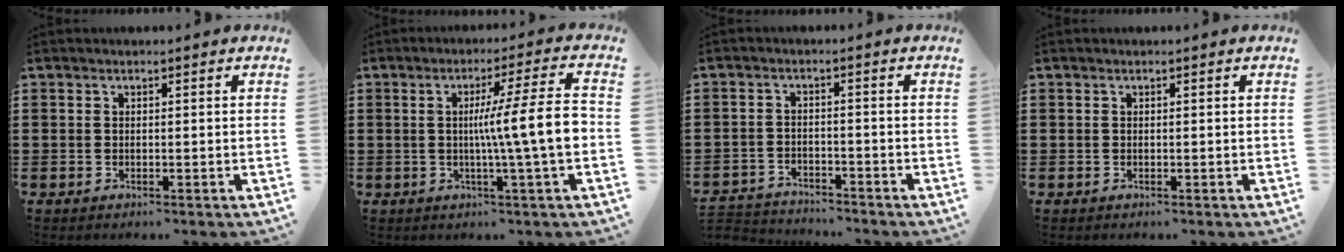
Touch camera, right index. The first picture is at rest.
{"total": 9.9, "force": [-0.4, 0.0, 9.9], "torque": [-0.158, -0.011, -0.016]}
{"total": 3.1, "force": [-3.1, 0.4, -0.3], "torque": [-0.005, -0.001, -0.068]}
{"total": 0.0}